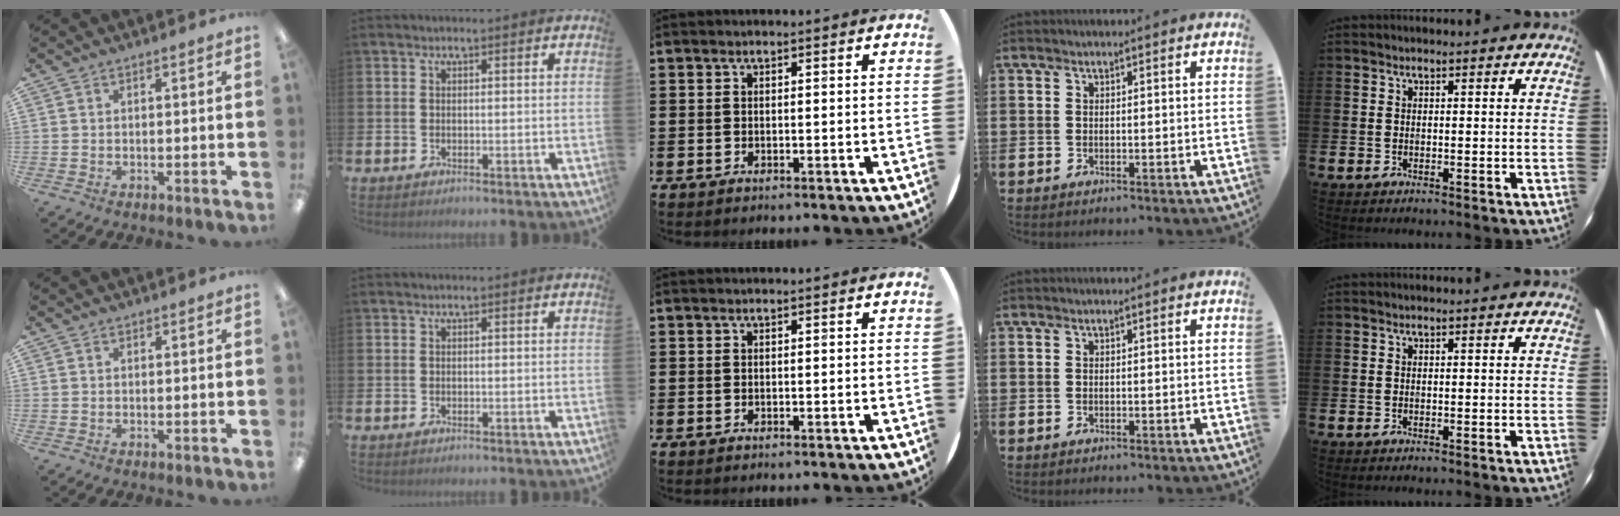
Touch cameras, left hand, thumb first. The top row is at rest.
{}